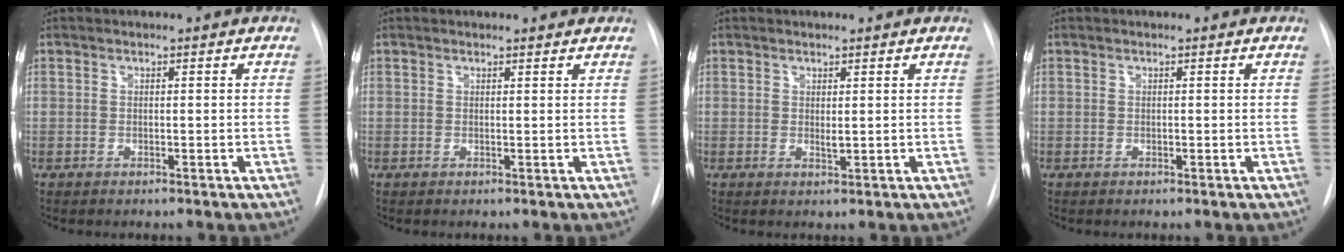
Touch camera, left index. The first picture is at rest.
{"total": 2.4, "force": [2.4, 0.5, 0.3], "torque": [-0.010, 0.010, 0.023]}
{"total": 1.2, "force": [0.7, 0.3, 0.9], "torque": [-0.018, -0.004, 0.013]}
{"total": 0.0}